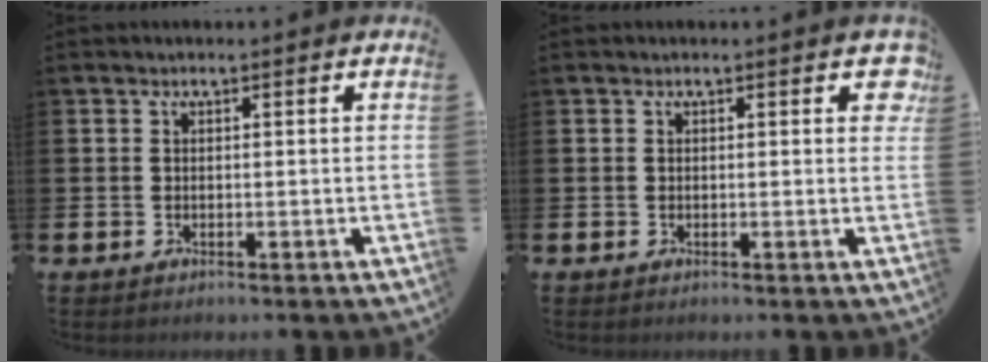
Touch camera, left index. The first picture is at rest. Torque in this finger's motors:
{"motor_torque": [0.33, -0.05, 0.12, 0.04]}